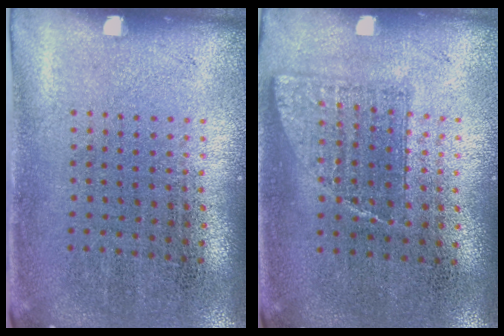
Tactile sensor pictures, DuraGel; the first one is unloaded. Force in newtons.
{"total": 0.8, "press": 0.8, "slide": 0.1}